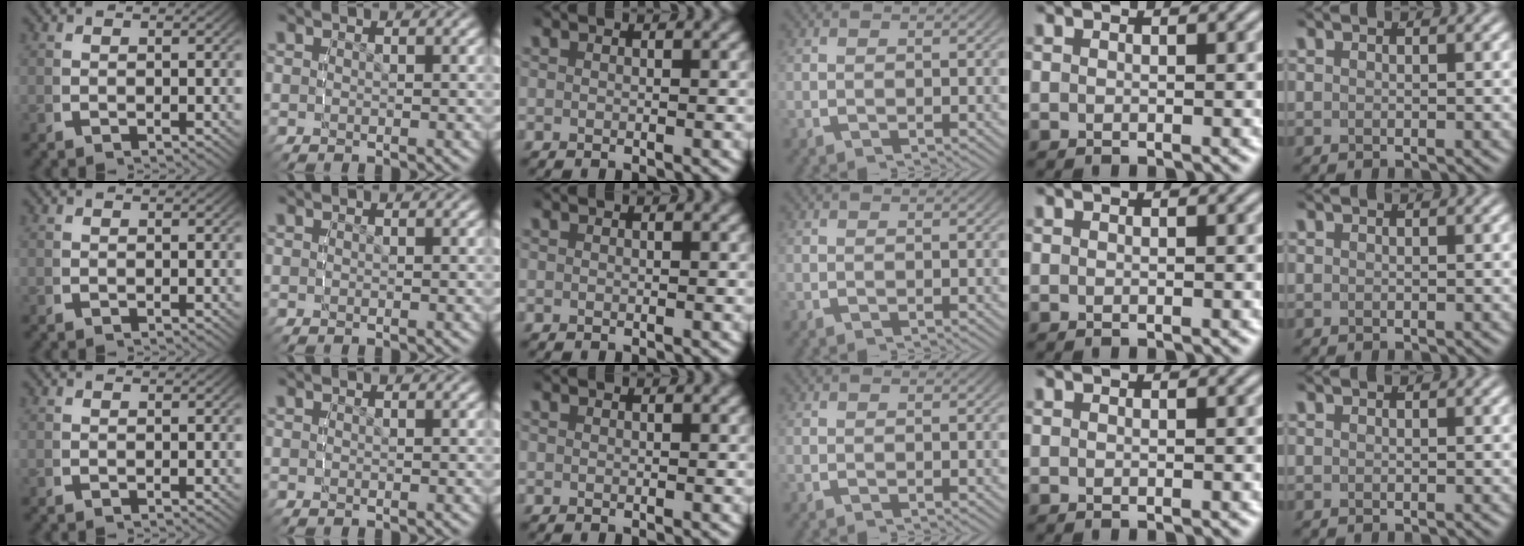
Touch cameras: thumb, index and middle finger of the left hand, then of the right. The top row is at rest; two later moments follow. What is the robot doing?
{"motion": "lift_and_place", "object": "tape"}